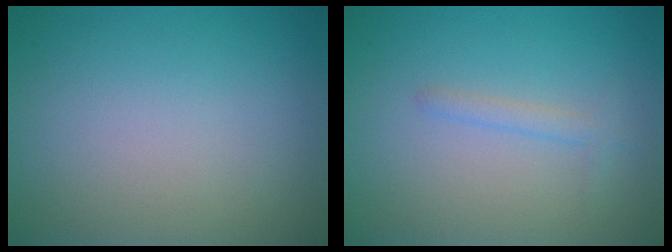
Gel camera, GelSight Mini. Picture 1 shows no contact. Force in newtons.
{"total": 1.2, "press": 1.2, "slide": 0.0}